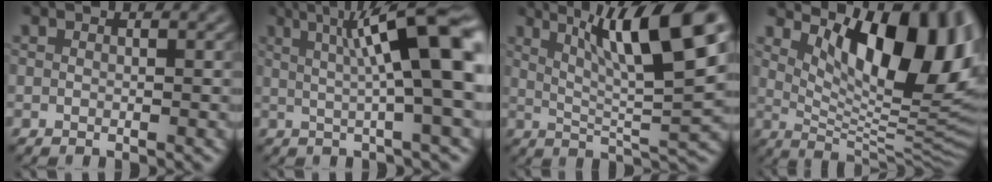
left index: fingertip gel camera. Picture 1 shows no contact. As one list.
[{"total": 10.2, "force": [2.4, 1.7, 9.8], "torque": [-0.123, 0.014, 0.033]}, {"total": 11.2, "force": [5.2, 2.4, 9.6], "torque": [-0.140, 0.005, 0.088]}, {"total": 13.2, "force": [5.1, 5.9, 10.7], "torque": [-0.134, -0.006, 0.089]}]